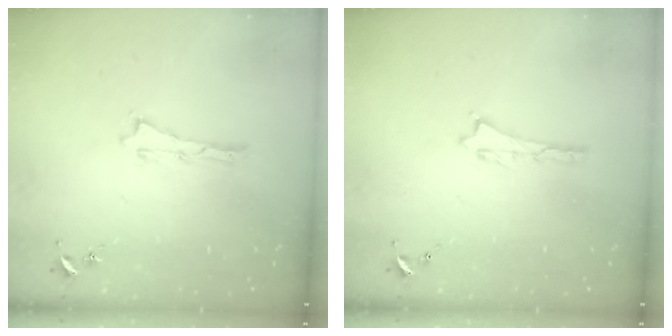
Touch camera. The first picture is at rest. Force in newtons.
{"total": 0.0}